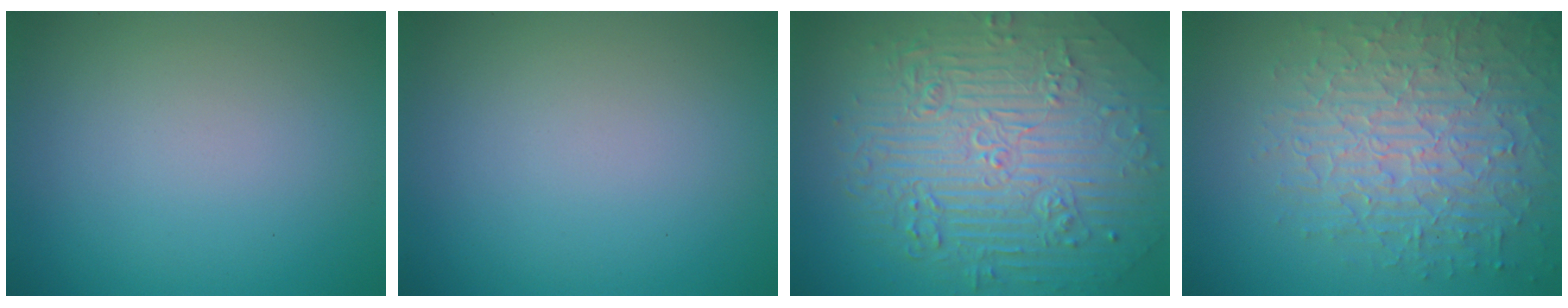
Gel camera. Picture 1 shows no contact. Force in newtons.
{"total": 0.0}
{"total": 10.6, "press": 7.0, "slide": 8.0}
{"total": 7.5, "press": 5.4, "slide": 5.1}